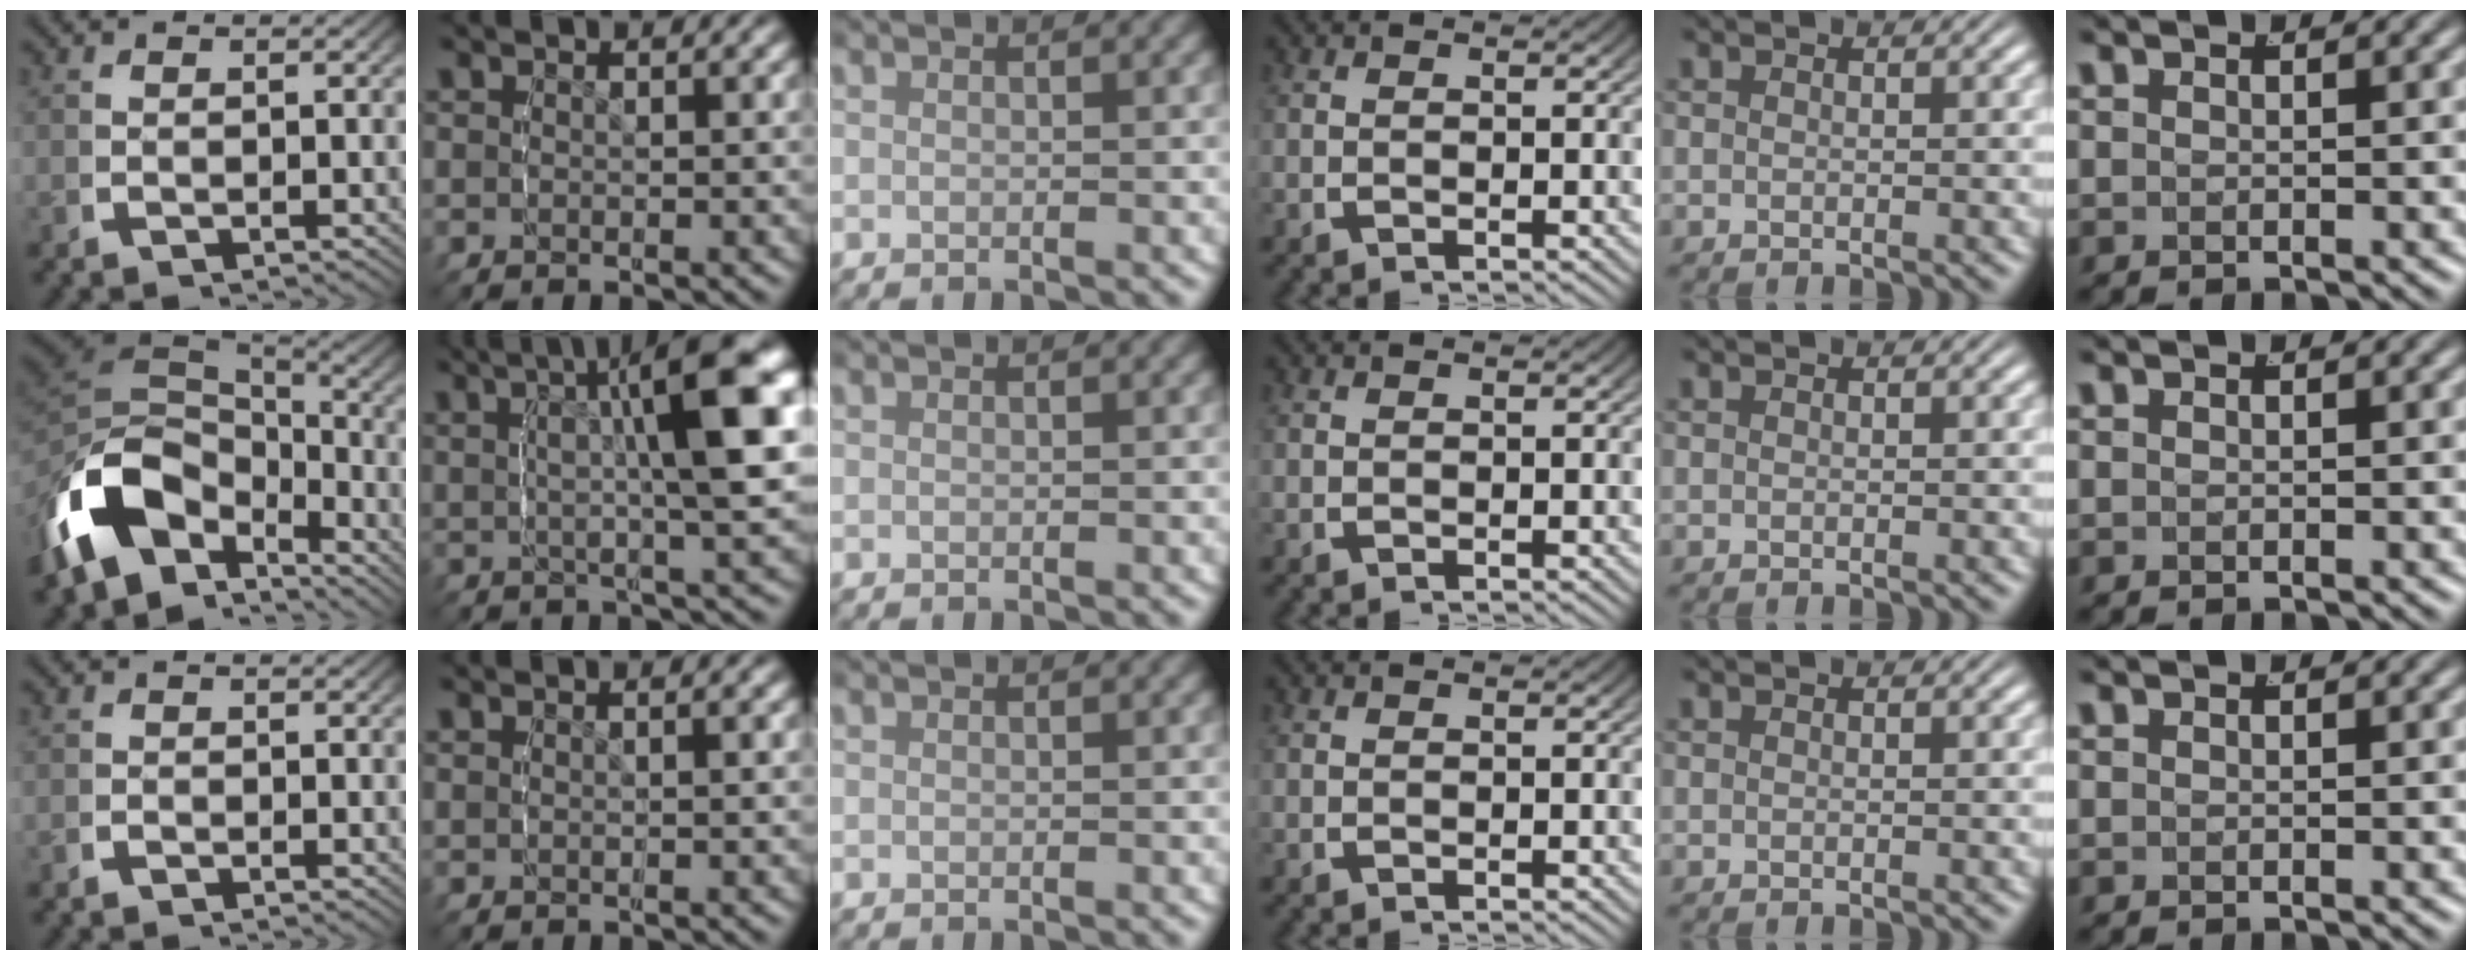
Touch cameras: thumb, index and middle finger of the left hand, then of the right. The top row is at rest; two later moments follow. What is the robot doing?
{"motion": "lift_and_place", "object": "markers"}